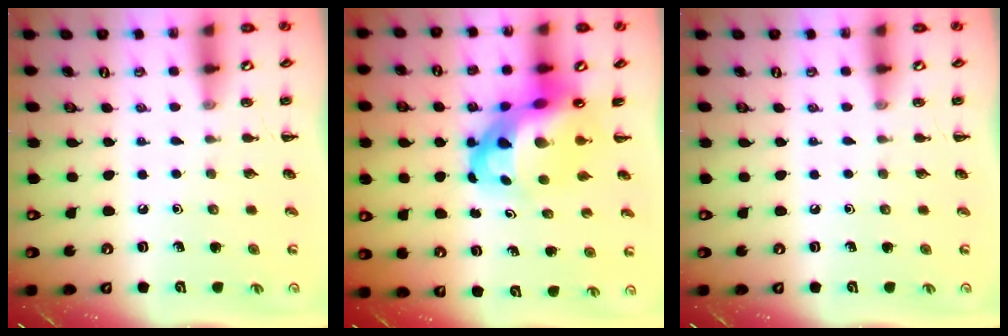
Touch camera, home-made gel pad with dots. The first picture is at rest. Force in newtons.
{"total": 9.5, "press": 9.1, "slide": 2.7}
{"total": 0.0}